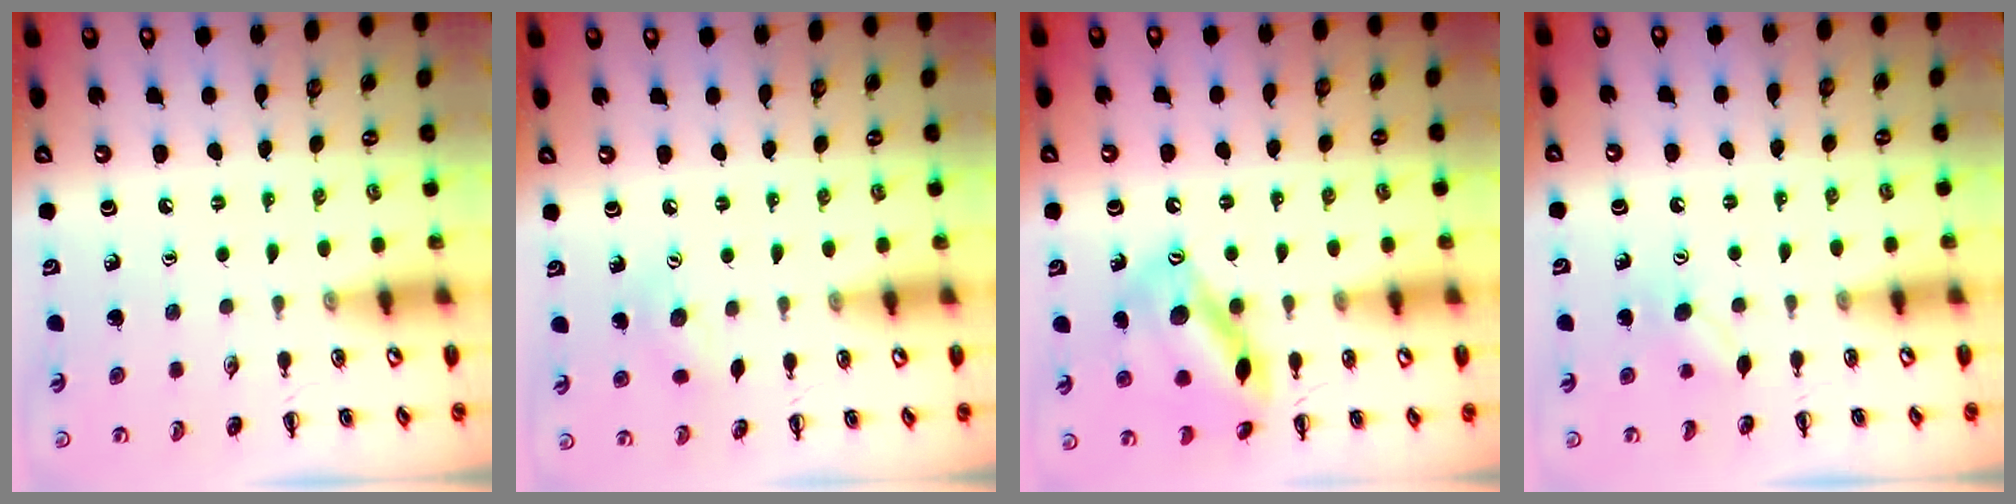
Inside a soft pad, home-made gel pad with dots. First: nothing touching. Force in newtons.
{"total": 6.2, "press": 6.0, "slide": 1.7}
{"total": 14.8, "press": 14.7, "slide": 0.8}
{"total": 5.4, "press": 5.2, "slide": 1.4}